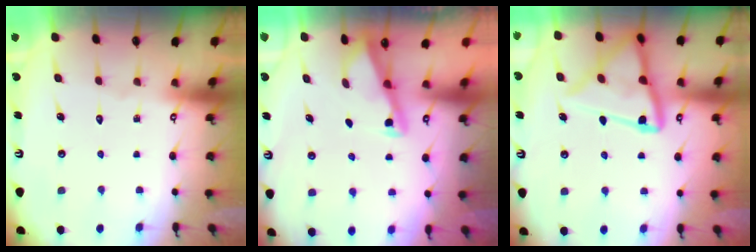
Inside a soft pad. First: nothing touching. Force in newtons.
{"total": 2.7, "press": 2.7, "slide": 0.3}
{"total": 14.6, "press": 14.6, "slide": 1.5}